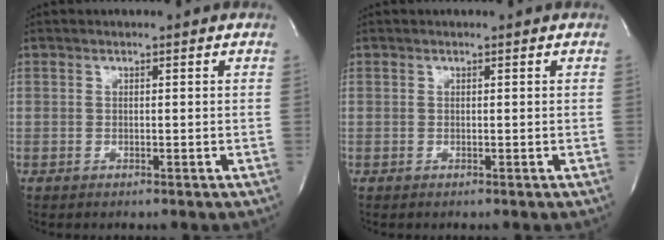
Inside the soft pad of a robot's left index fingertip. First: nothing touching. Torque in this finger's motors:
{"motor_torque": [-0.01, 0.01, -0.01, 0.00]}